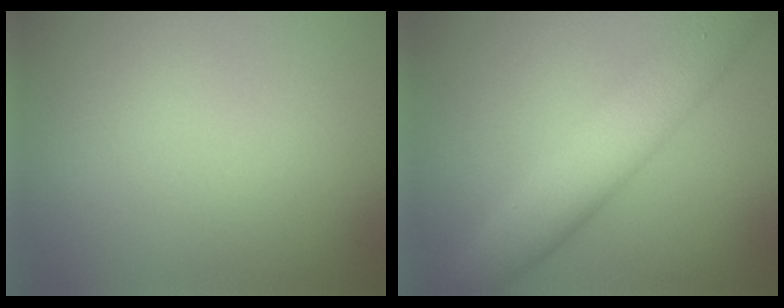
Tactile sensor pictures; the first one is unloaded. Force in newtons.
{"total": 7.0, "press": 7.0, "slide": 0.2}